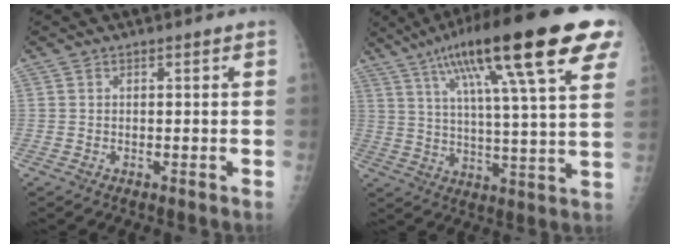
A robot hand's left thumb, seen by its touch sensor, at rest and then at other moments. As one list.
[{"total": 24.7, "force": [12.5, 4.3, 20.8], "torque": [-0.325, 0.005, 0.186]}]